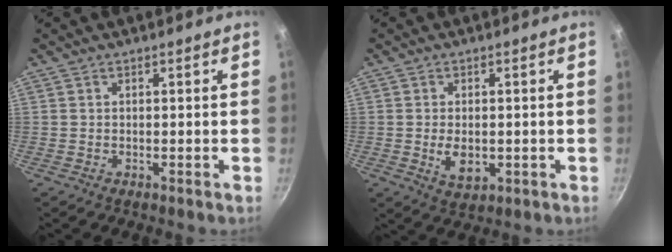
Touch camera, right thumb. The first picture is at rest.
{"total": 4.3, "force": [-0.6, 2.6, 3.3], "torque": [-0.053, -0.009, -0.002]}